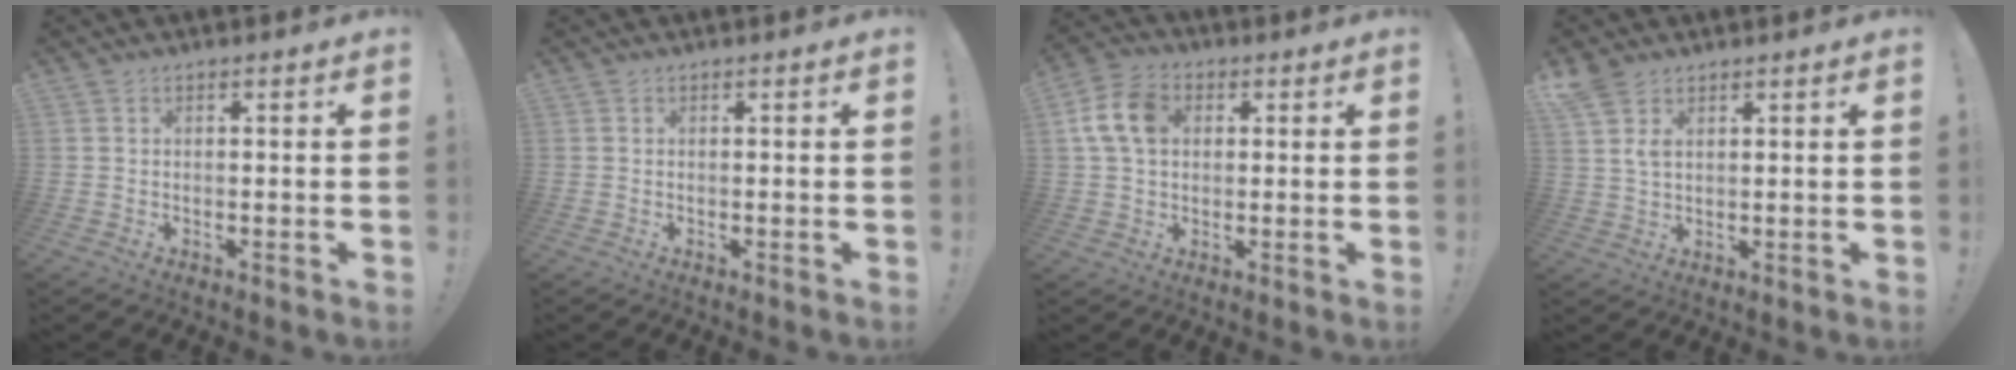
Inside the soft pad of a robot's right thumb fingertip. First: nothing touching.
{"total": 0.0}
{"total": 10.4, "force": [2.2, 7.5, 6.8], "torque": [-0.128, 0.016, 0.047]}
{"total": 5.3, "force": [3.3, 2.6, 3.2], "torque": [-0.062, -0.010, 0.064]}